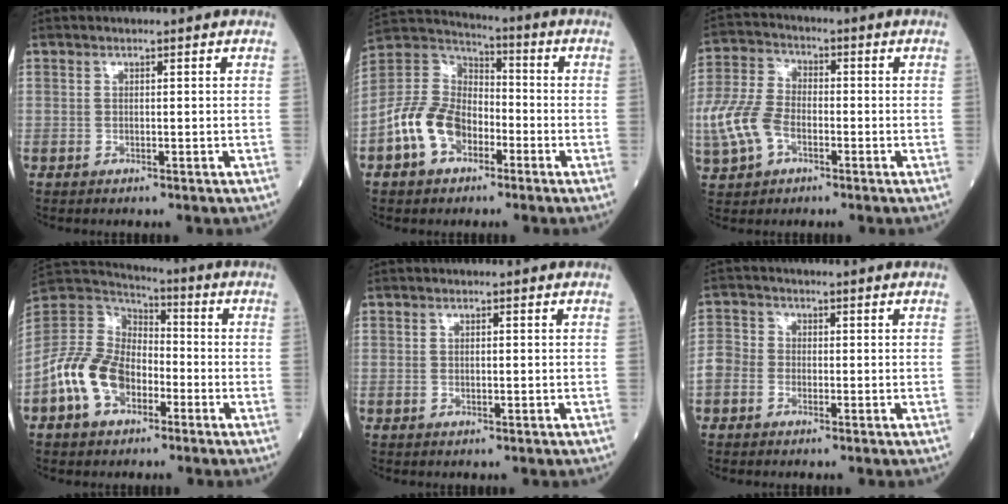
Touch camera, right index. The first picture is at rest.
{"total": 11.4, "force": [-4.8, 7.6, 7.1], "torque": [-0.165, 0.026, -0.092]}
{"total": 9.2, "force": [-2.8, 5.9, 6.5], "torque": [-0.168, 0.005, -0.059]}
{"total": 12.5, "force": [-5.0, 8.2, 8.0], "torque": [-0.184, 0.023, -0.095]}
{"total": 0.8, "force": [0.2, 0.3, 0.7], "torque": [-0.016, 0.000, 0.007]}
{"total": 3.6, "force": [-1.2, 3.2, 1.3], "torque": [-0.029, 0.011, -0.031]}